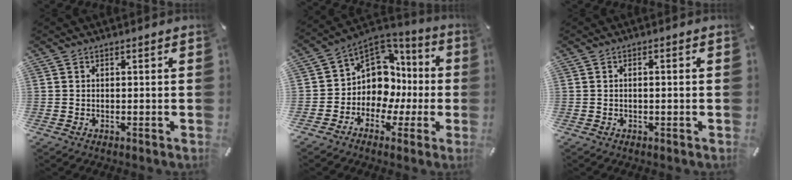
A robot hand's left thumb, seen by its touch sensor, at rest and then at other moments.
{"total": 11.3, "force": [0.4, 10.2, 4.8], "torque": [-0.099, -0.027, 0.013]}
{"total": 1.2, "force": [-0.3, 0.3, 1.1], "torque": [-0.019, 0.000, -0.006]}